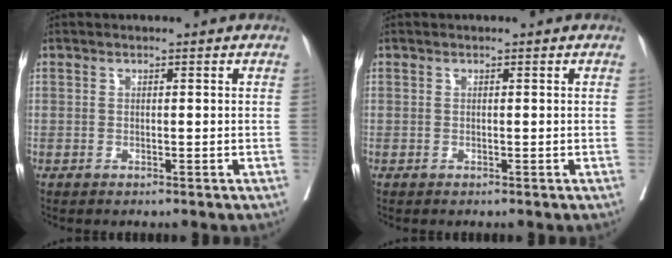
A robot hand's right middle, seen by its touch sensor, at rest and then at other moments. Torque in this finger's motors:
{"motor_torque": [0.00, 0.00, -0.05, 0.00]}